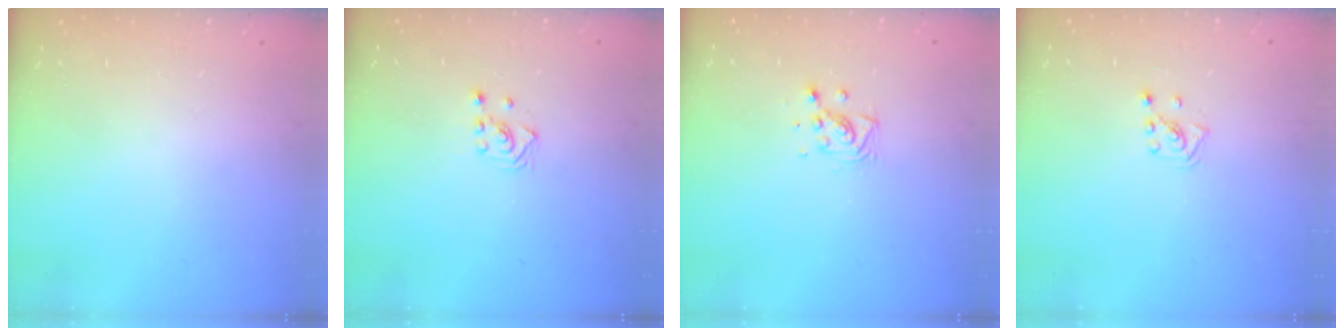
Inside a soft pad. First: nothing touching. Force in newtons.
{"total": 2.6, "press": 2.4, "slide": 0.9}
{"total": 6.3, "press": 6.1, "slide": 1.7}
{"total": 2.6, "press": 2.6, "slide": 0.5}